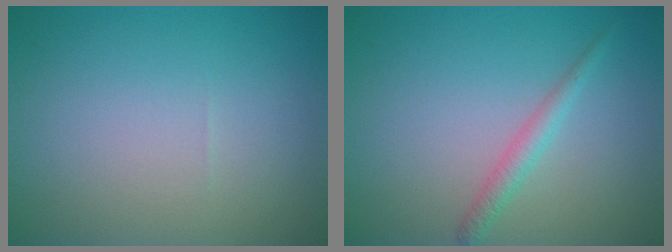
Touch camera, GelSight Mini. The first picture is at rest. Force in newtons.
{"total": 1.6, "press": 1.6, "slide": 0.0}